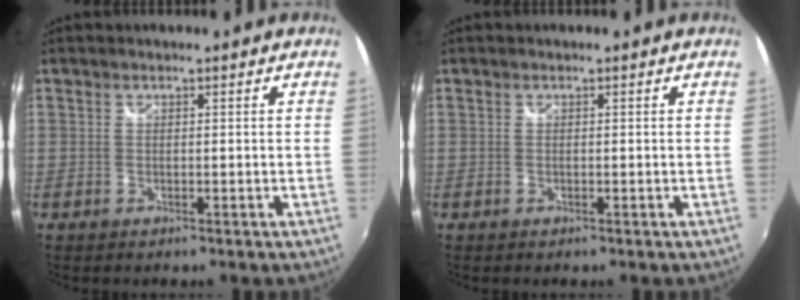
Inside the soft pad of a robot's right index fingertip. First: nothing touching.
{"total": 0.0}